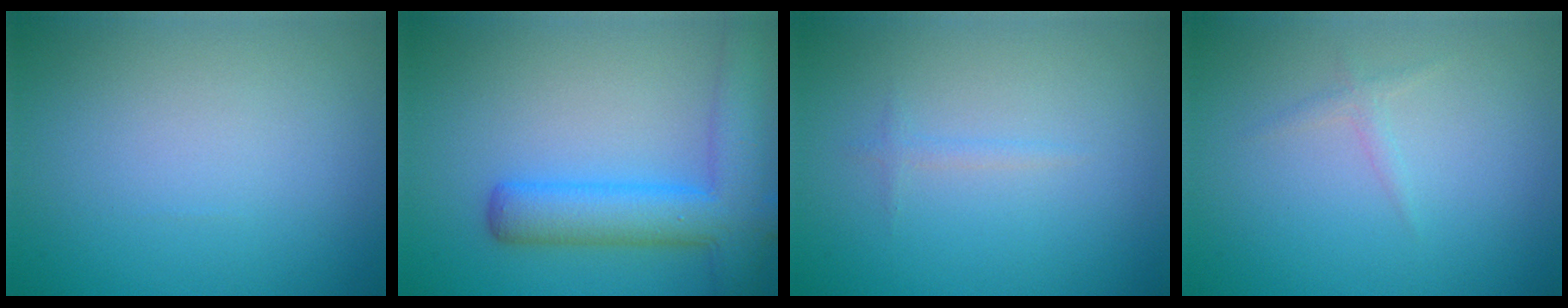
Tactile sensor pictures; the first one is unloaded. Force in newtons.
{"total": 6.6, "press": 6.6, "slide": 0.4}
{"total": 0.7, "press": 0.7, "slide": 0.0}
{"total": 0.8, "press": 0.8, "slide": 0.1}